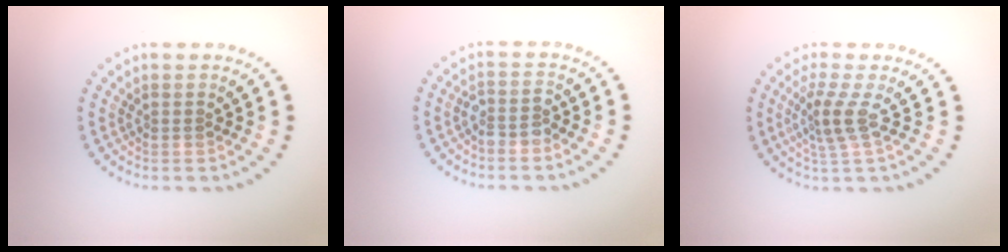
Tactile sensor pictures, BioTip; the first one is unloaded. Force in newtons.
{"total": 1.8, "press": 1.5, "slide": 1.0}
{"total": 2.6, "press": 1.8, "slide": 1.8}